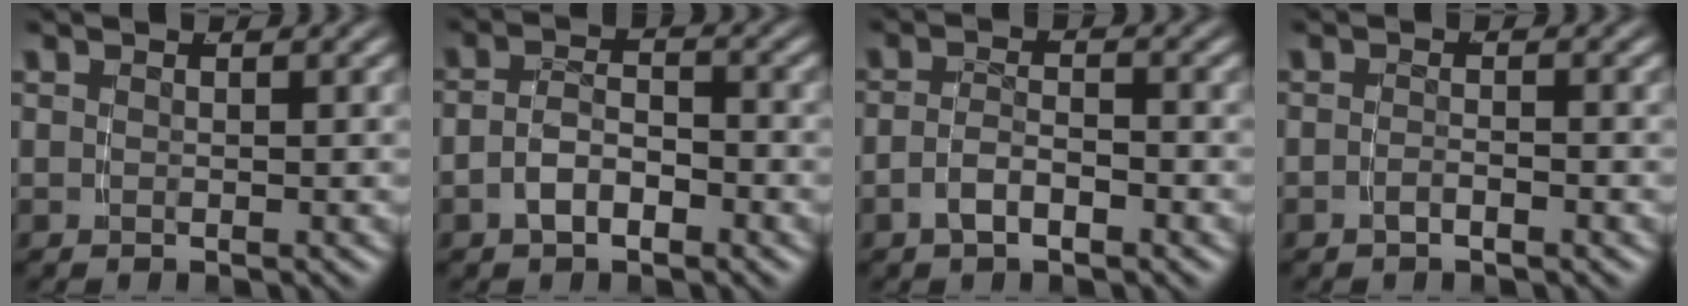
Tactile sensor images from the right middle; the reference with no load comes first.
{"total": 3.0, "force": [-1.7, 1.7, 1.8], "torque": [-0.028, -0.003, -0.030]}
{"total": 2.3, "force": [-1.7, 0.7, 1.4], "torque": [-0.021, -0.003, -0.029]}
{"total": 1.3, "force": [-1.2, 0.0, 0.5], "torque": [-0.010, 0.002, -0.024]}